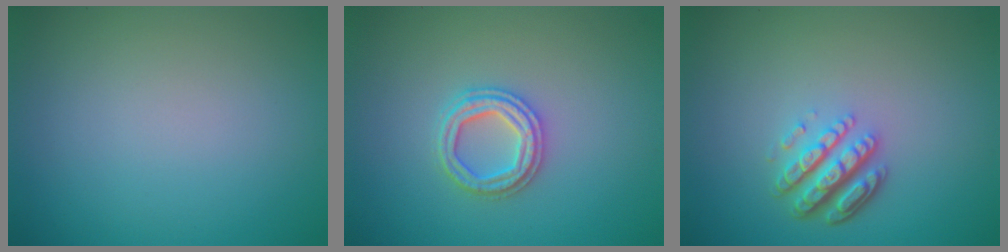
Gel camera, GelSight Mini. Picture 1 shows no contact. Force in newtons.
{"total": 2.7, "press": 2.6, "slide": 0.7}
{"total": 4.5, "press": 3.3, "slide": 3.1}